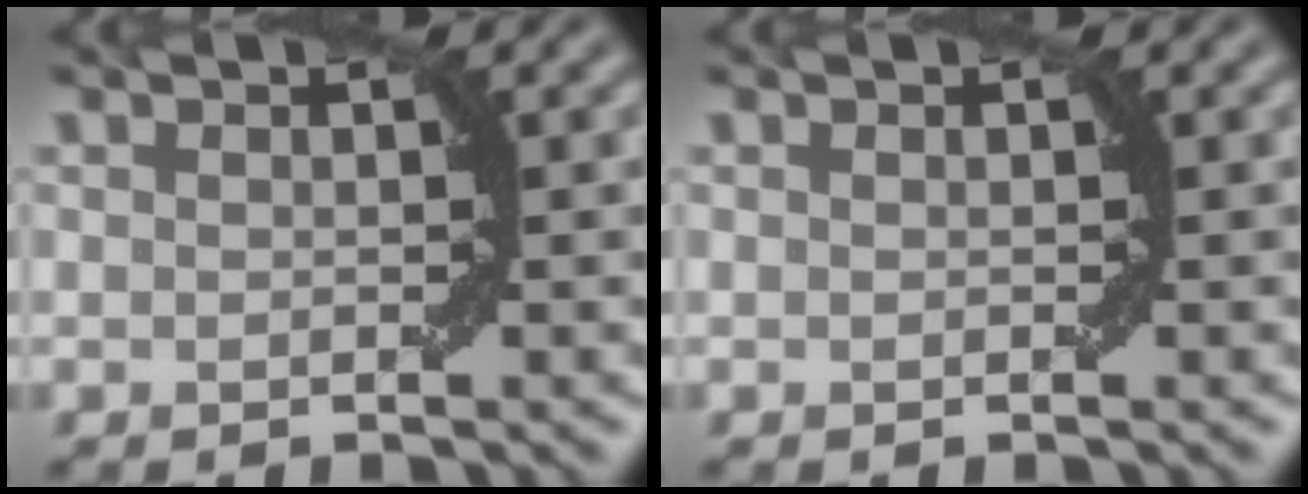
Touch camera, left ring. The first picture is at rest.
{"total": 0.0}